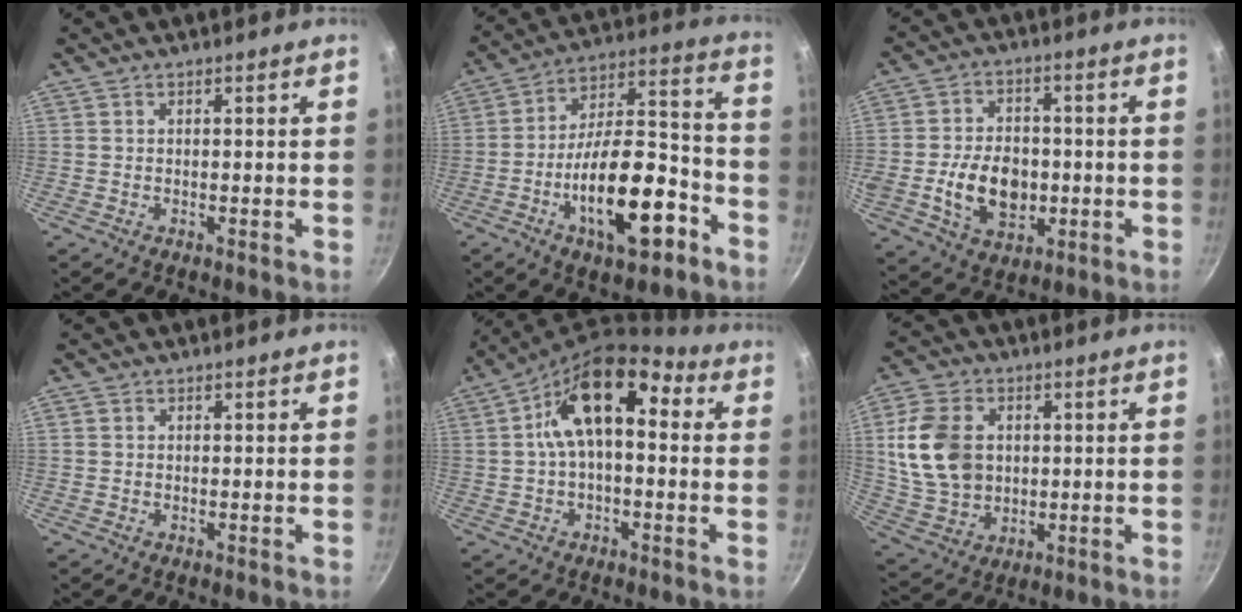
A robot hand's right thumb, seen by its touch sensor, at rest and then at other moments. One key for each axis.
{"total": 20.0, "fx": -8.5, "fy": 8.6, "fz": 15.9, "tx": -0.223, "ty": 0.072, "tz": -0.128}
{"total": 12.9, "fx": -2.0, "fy": 9.3, "fz": 8.7, "tx": -0.123, "ty": 0.013, "tz": -0.027}
{"total": 0.6, "fx": 0.1, "fy": 0.6, "fz": 0.1, "tx": -0.001, "ty": 0.003, "tz": 0.000}
{"total": 12.3, "fx": 2.0, "fy": 6.7, "fz": 10.1, "tx": -0.152, "ty": 0.038, "tz": 0.014}
{"total": 14.4, "fx": 2.1, "fy": 11.0, "fz": 9.2, "tx": -0.161, "ty": -0.002, "tz": 0.050}